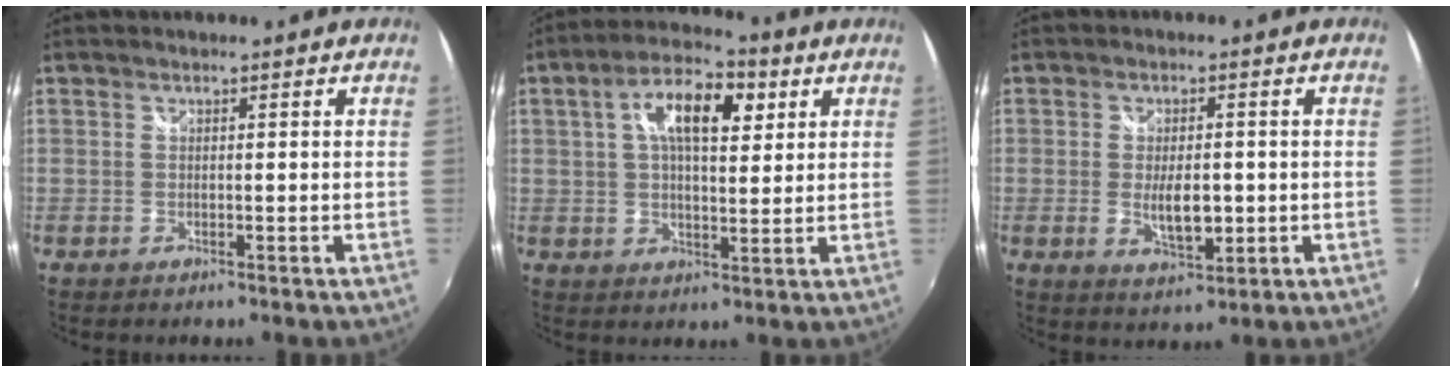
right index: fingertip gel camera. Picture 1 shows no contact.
{"total": 11.3, "force": [4.0, 5.0, 9.3], "torque": [-0.160, 0.025, 0.061]}
{"total": 6.4, "force": [-0.8, 2.8, 5.7], "torque": [-0.104, -0.010, -0.010]}